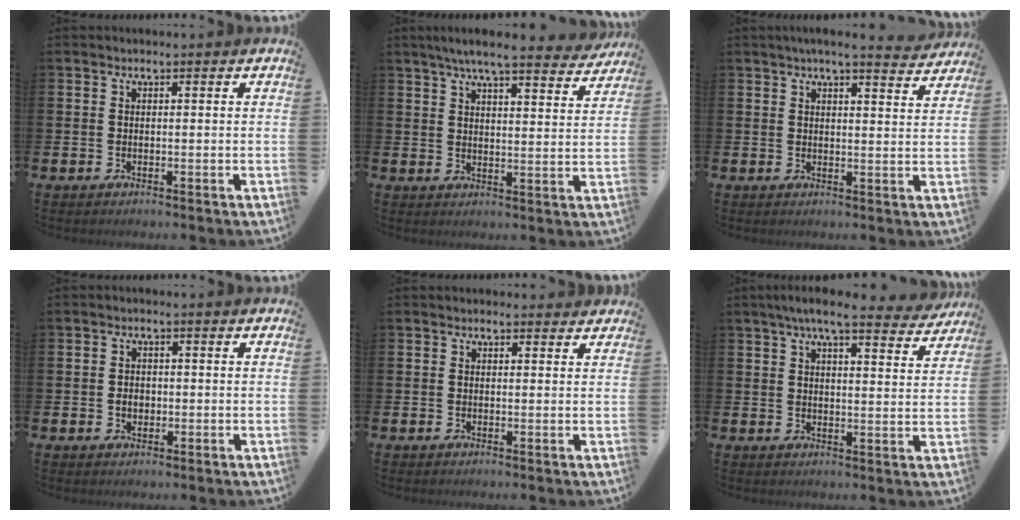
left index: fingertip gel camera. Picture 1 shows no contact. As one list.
[{"total": 7.0, "force": [6.3, 0.6, 2.9], "torque": [-0.067, -0.029, 0.110]}, {"total": 4.8, "force": [4.5, -0.1, 1.6], "torque": [-0.034, -0.020, 0.078]}, {"total": 1.8, "force": [-0.3, 1.4, 1.0], "torque": [-0.011, 0.004, -0.010]}, {"total": 0.9, "force": [0.8, 0.4, 0.1], "torque": [0.004, 0.003, 0.013]}, {"total": 6.9, "force": [6.0, 0.9, 3.1], "torque": [-0.062, -0.024, 0.103]}]